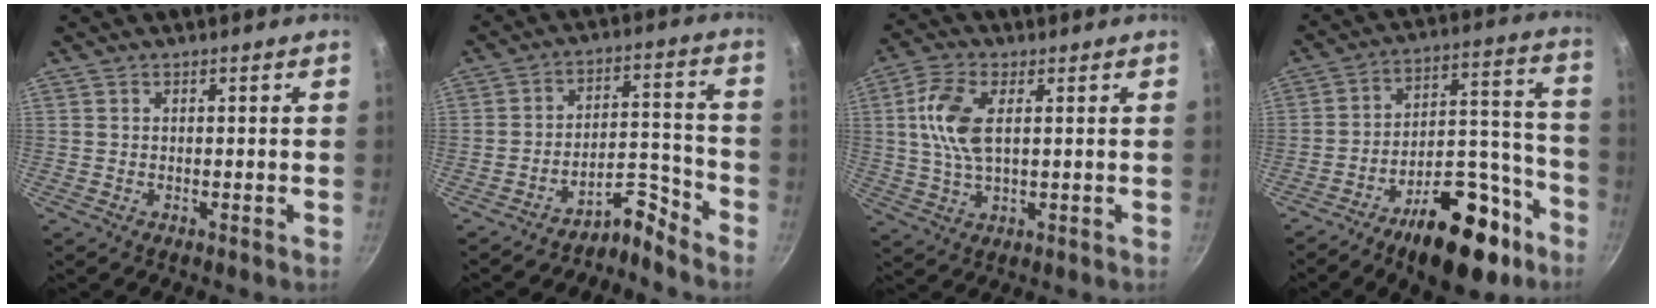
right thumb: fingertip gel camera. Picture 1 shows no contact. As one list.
[{"total": 6.7, "force": [-6.4, 1.4, 1.5], "torque": [-0.001, 0.082, -0.123]}, {"total": 9.7, "force": [2.0, 4.8, 8.1], "torque": [-0.164, 0.007, 0.038]}, {"total": 21.2, "force": [-13.0, 9.7, 13.6], "torque": [-0.149, 0.100, -0.193]}]